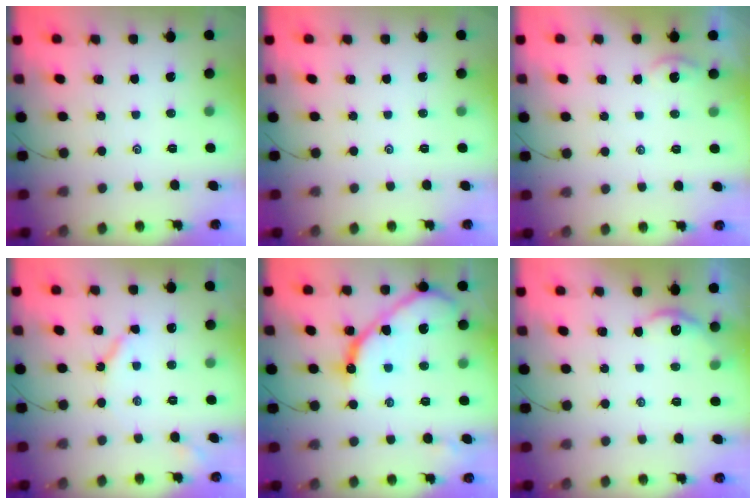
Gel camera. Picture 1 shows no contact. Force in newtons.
{"total": 0.0}
{"total": 0.6, "press": 0.6, "slide": 0.2}
{"total": 5.1, "press": 5.0, "slide": 0.6}
{"total": 11.9, "press": 11.8, "slide": 1.2}
{"total": 4.2, "press": 4.2, "slide": 0.5}